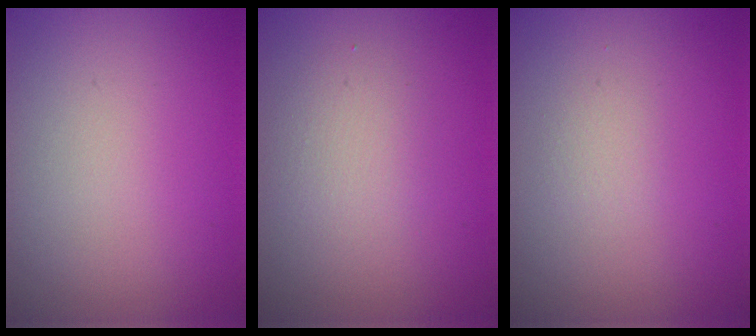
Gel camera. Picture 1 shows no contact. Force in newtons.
{"total": 1.9, "press": 1.9, "slide": 0.1}
{"total": 0.8, "press": 0.7, "slide": 0.1}